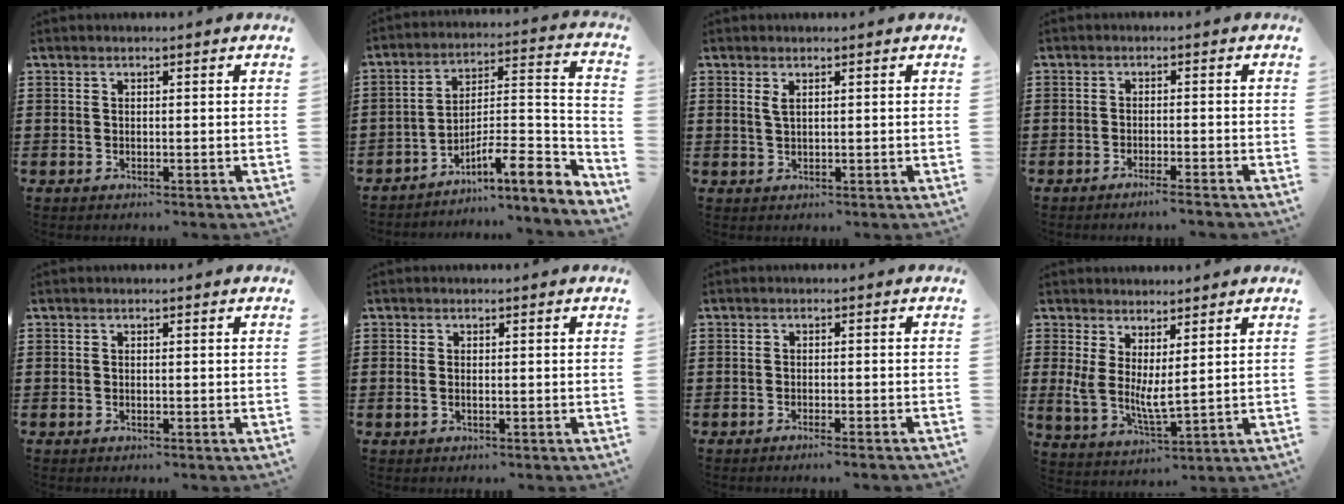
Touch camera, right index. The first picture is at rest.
{"total": 8.6, "force": [-5.6, 1.4, 6.4], "torque": [-0.103, -0.009, -0.109]}
{"total": 1.4, "force": [0.6, 0.4, 1.1], "torque": [-0.024, 0.003, 0.010]}
{"total": 2.1, "force": [-1.8, -0.3, 1.0], "torque": [-0.016, 0.000, -0.034]}
{"total": 0.0}
{"total": 1.0, "force": [-0.1, 0.4, 0.9], "torque": [-0.018, 0.001, -0.003]}
{"total": 1.3, "force": [-1.2, -0.3, 0.6], "torque": [-0.010, -0.001, -0.022]}
{"total": 5.0, "force": [1.6, 1.7, 4.4], "torque": [-0.097, -0.008, 0.032]}